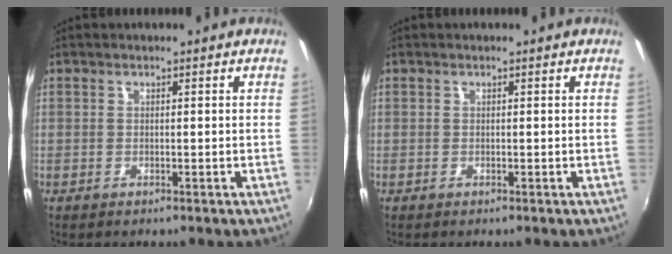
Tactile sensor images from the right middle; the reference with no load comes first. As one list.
[{"total": 0.0}]